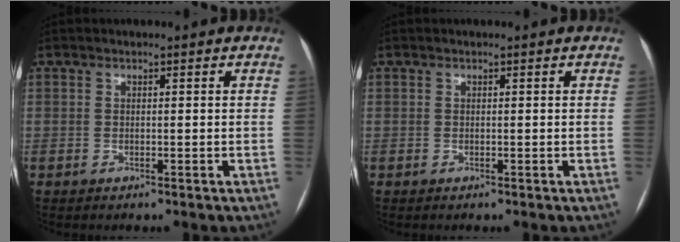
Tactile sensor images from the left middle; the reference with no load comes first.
{"total": 0.0}